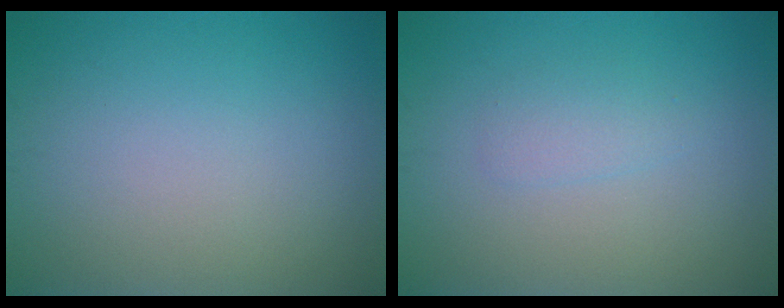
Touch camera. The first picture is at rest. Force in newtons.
{"total": 1.3, "press": 1.3, "slide": 0.0}